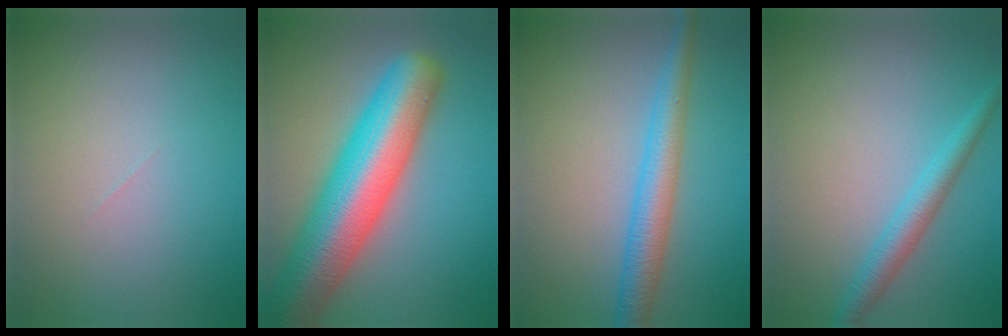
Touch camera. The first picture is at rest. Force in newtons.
{"total": 12.3, "press": 12.3, "slide": 0.5}
{"total": 4.0, "press": 4.0, "slide": 0.2}
{"total": 2.7, "press": 2.7, "slide": 0.1}